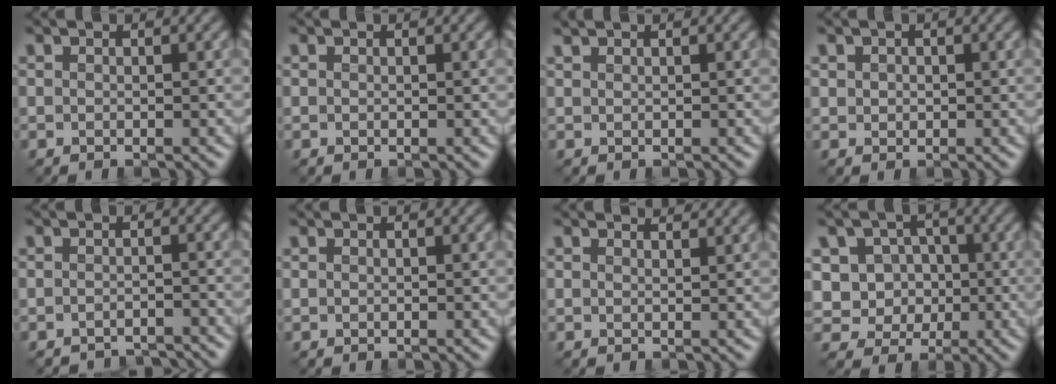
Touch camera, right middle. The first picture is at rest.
{"total": 0.0}
{"total": 0.6, "force": [0.6, -0.1, 0.1], "torque": [-0.007, 0.003, 0.014]}
{"total": 0.8, "force": [0.0, 0.7, 0.2], "torque": [-0.004, -0.004, 0.002]}
{"total": 3.3, "force": [-3.3, 0.4, -0.1], "torque": [0.010, -0.008, -0.052]}
{"total": 0.0}
{"total": 1.9, "force": [1.8, 0.1, 0.4], "torque": [-0.012, 0.003, 0.017]}
{"total": 6.0, "force": [0.1, 5.5, 2.3], "torque": [-0.041, 0.017, -0.017]}